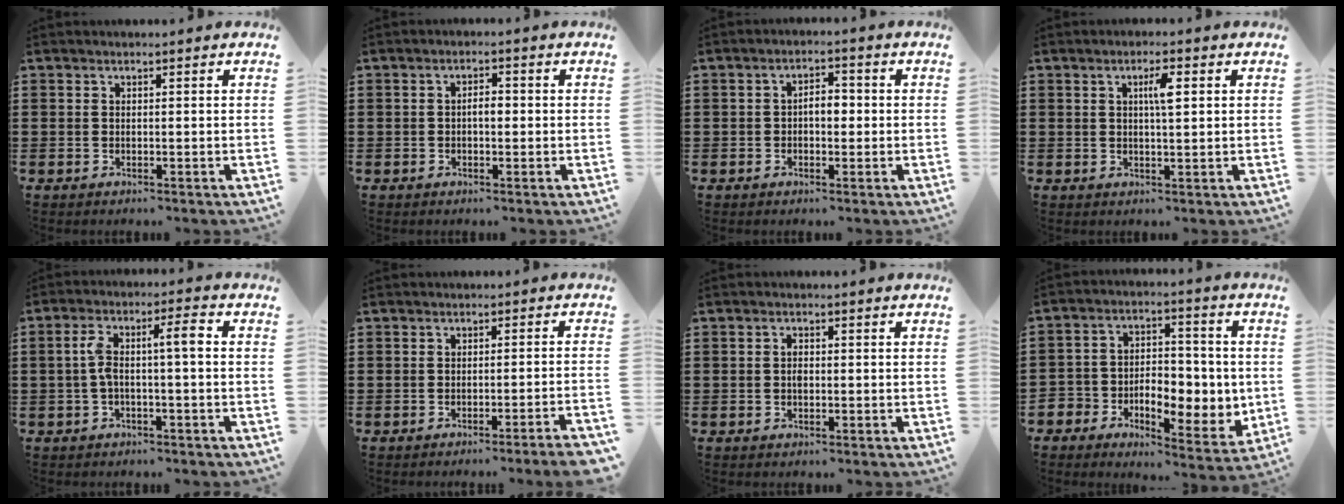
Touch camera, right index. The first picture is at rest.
{"total": 2.1, "force": [-0.2, 0.9, 1.9], "torque": [-0.036, 0.004, -0.005]}
{"total": 3.3, "force": [-0.3, 1.7, 2.8], "torque": [-0.053, 0.008, -0.009]}
{"total": 3.3, "force": [0.9, 0.7, 3.1], "torque": [-0.055, 0.004, 0.009]}
{"total": 5.8, "force": [-0.3, 1.3, 5.6], "torque": [-0.112, 0.009, -0.013]}
{"total": 2.6, "force": [-2.1, -0.7, 1.4], "torque": [-0.022, -0.006, -0.042]}
{"total": 1.4, "force": [-0.1, 0.7, 1.2], "torque": [-0.025, 0.001, -0.003]}
{"total": 6.4, "force": [-0.9, 5.3, 3.4], "torque": [-0.067, -0.002, -0.015]}